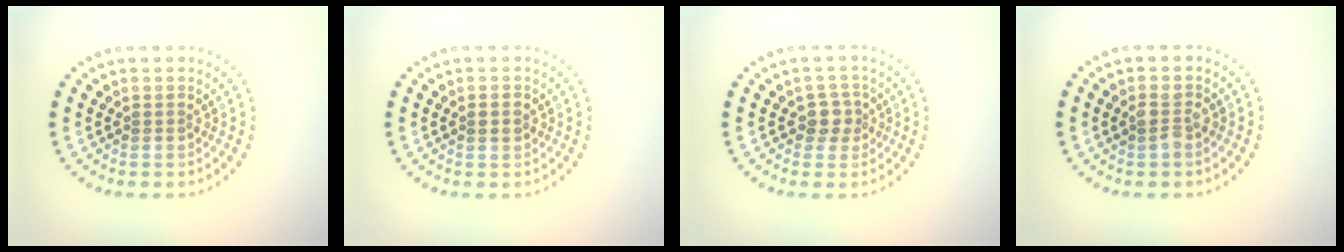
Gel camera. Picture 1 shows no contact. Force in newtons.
{"total": 1.3, "press": 1.3, "slide": 0.0}
{"total": 1.9, "press": 1.6, "slide": 1.0}
{"total": 1.4, "press": 1.4, "slide": 0.2}